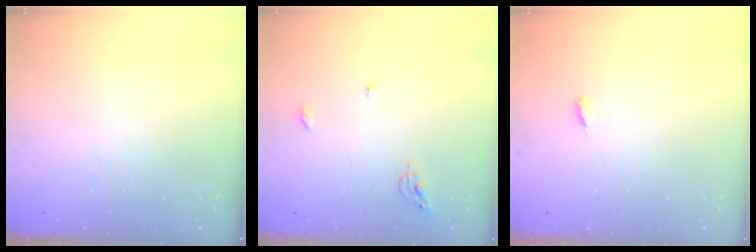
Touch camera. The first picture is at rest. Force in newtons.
{"total": 5.4, "press": 5.4, "slide": 0.4}
{"total": 2.6, "press": 2.6, "slide": 0.3}